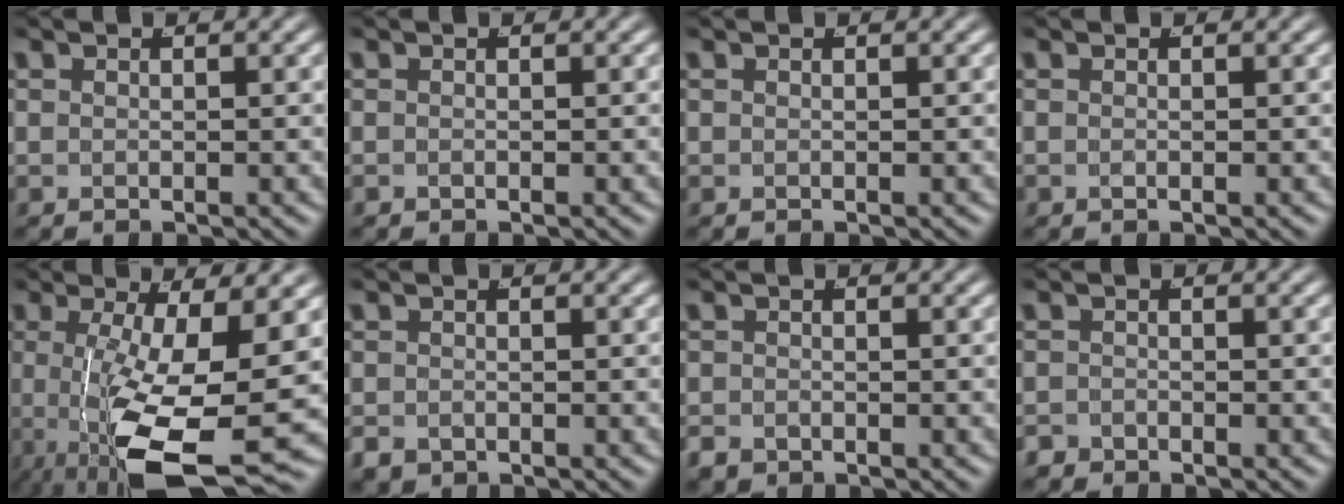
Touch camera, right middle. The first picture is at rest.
{"total": 0.0}
{"total": 0.0}
{"total": 0.0}
{"total": 12.1, "force": [-3.8, 4.2, 10.7], "torque": [-0.188, -0.047, -0.028]}
{"total": 1.8, "force": [-1.4, 1.0, 0.4], "torque": [-0.010, -0.017, -0.015]}
{"total": 1.5, "force": [-1.3, 0.7, 0.2], "torque": [-0.003, -0.014, -0.016]}
{"total": 1.6, "force": [-1.5, 0.5, -0.2], "torque": [0.006, -0.014, -0.022]}